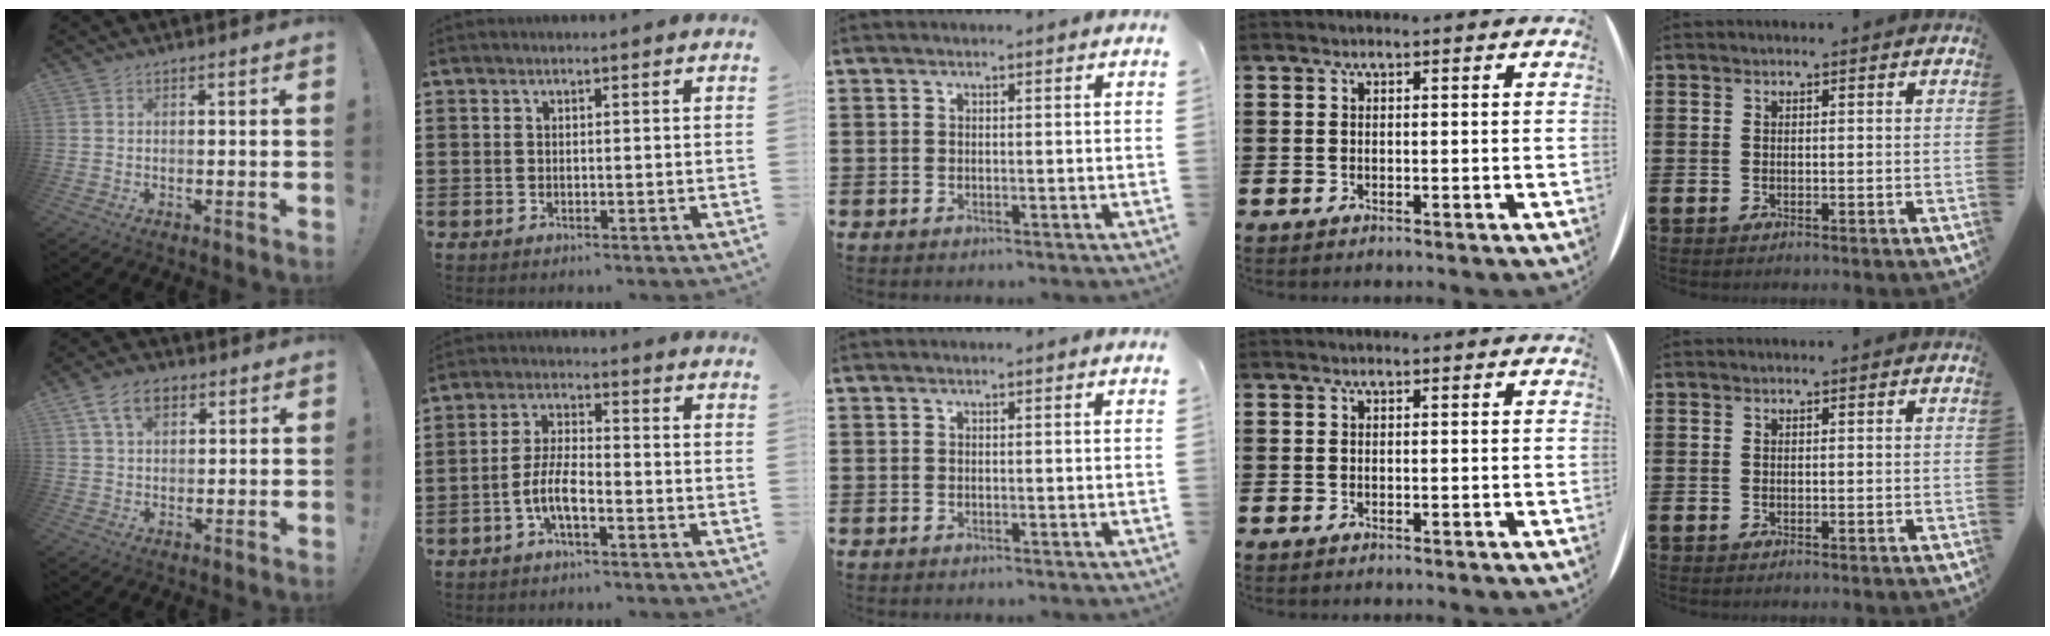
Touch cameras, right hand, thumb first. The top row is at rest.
{"thumb": {"total": 8.5, "force": [3.9, 5.3, 5.3], "torque": [-0.089, 0.005, 0.074]}, "index": {"total": 5.9, "force": [-2.5, 1.9, 5.0], "torque": [-0.118, -0.005, -0.055]}}